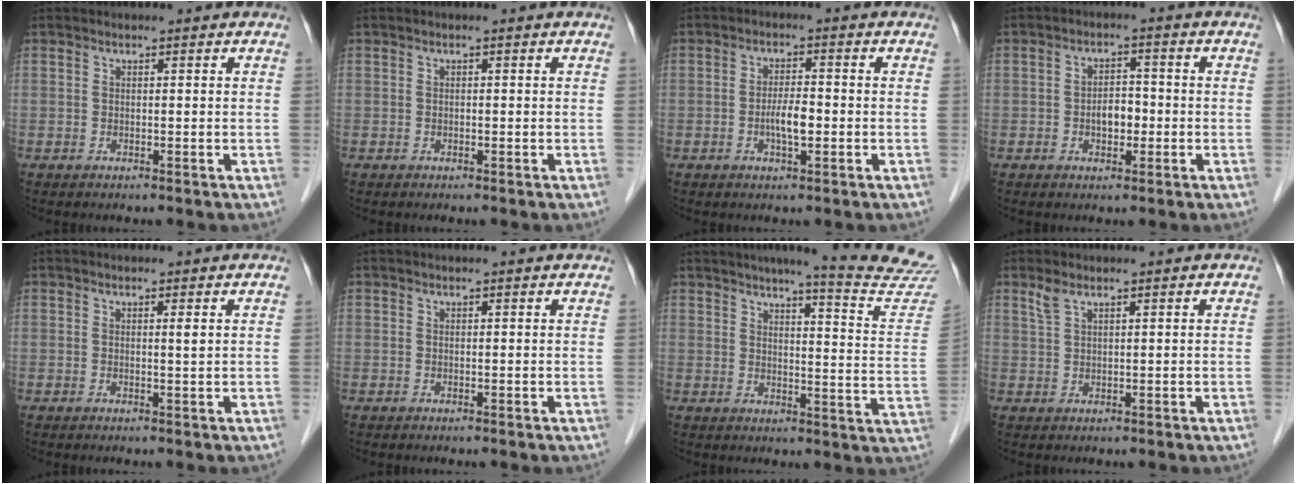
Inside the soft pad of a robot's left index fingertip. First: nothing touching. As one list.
[{"total": 0.0}, {"total": 3.7, "force": [-1.0, 0.9, 3.4], "torque": [-0.065, -0.001, -0.017]}, {"total": 3.5, "force": [-0.9, 2.0, 2.7], "torque": [-0.045, 0.007, -0.015]}, {"total": 0.8, "force": [0.3, -0.1, 0.7], "torque": [-0.015, -0.002, 0.006]}, {"total": 1.0, "force": [0.9, 0.0, 0.3], "torque": [-0.010, 0.008, 0.009]}, {"total": 17.4, "force": [16.2, -0.6, 6.3], "torque": [-0.077, -0.093, 0.173]}, {"total": 1.8, "force": [1.4, 0.3, 1.1], "torque": [-0.030, 0.009, 0.033]}]